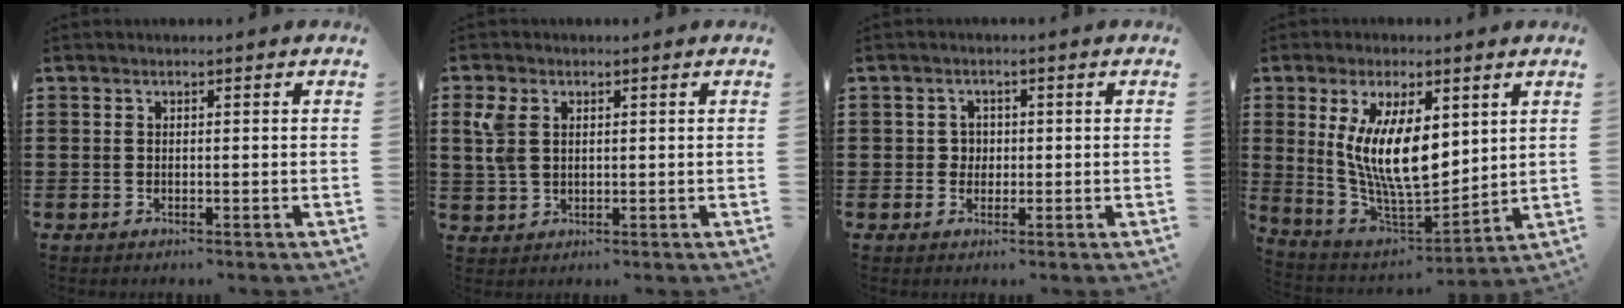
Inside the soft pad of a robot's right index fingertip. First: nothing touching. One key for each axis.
{"total": 4.3, "fx": 1.8, "fy": 2.8, "fz": 2.7, "tx": -0.071, "ty": 0.008, "tz": 0.029}
{"total": 2.0, "fx": 0.1, "fy": 1.9, "fz": 0.6, "tx": -0.019, "ty": 0.011, "tz": 0.000}
{"total": 12.3, "fx": 2.8, "fy": 5.2, "fz": 10.7, "tx": -0.217, "ty": -0.012, "tz": 0.052}